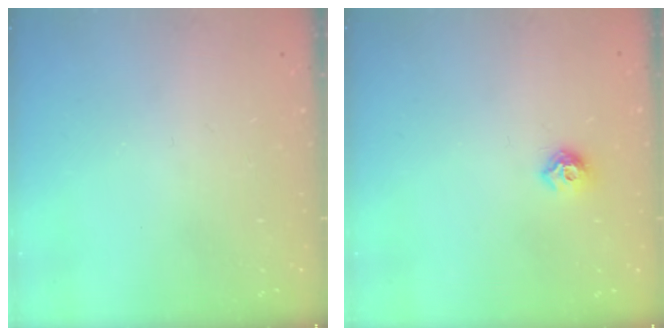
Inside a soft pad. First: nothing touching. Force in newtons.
{"total": 7.3, "press": 7.2, "slide": 0.9}